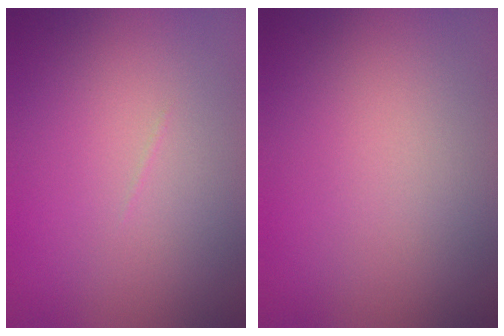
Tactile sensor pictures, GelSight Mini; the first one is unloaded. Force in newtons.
{"total": 0.0}